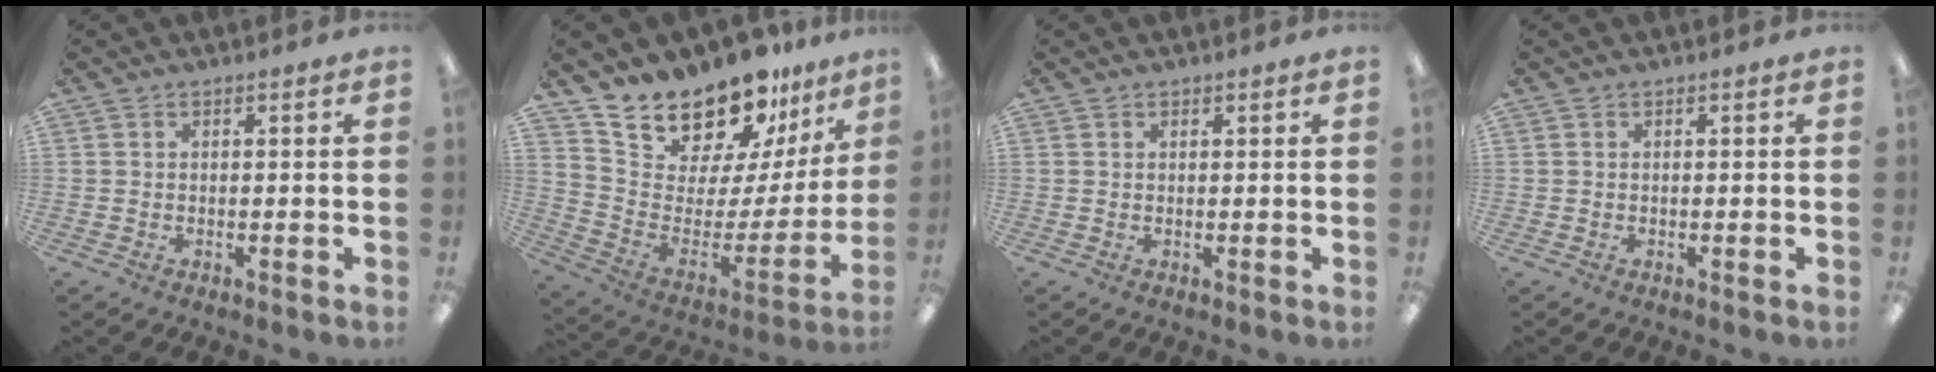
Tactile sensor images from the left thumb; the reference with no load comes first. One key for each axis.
{"total": 18.5, "fx": 17.6, "fy": 5.1, "fz": 2.8, "tx": -0.069, "ty": -0.161, "tz": 0.320}
{"total": 0.6, "fx": 0.5, "fy": 0.3, "fz": 0.1, "tx": -0.002, "ty": 0.001, "tz": 0.010}
{"total": 0.0}